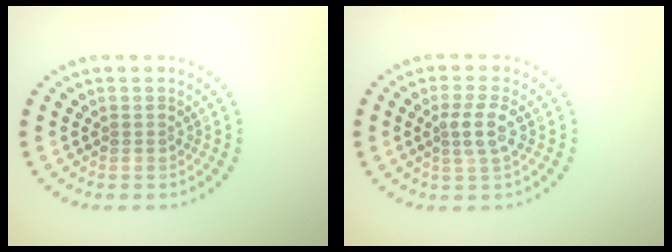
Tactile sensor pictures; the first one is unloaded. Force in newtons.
{"total": 2.4, "press": 2.2, "slide": 1.0}